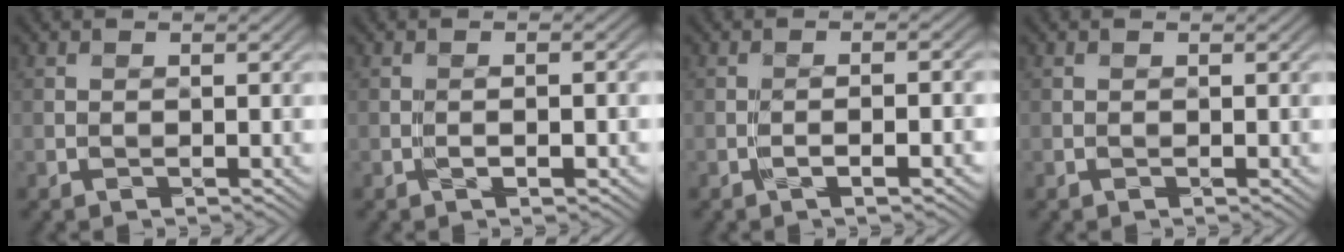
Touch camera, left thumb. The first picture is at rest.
{"total": 1.1, "force": [-0.4, -0.1, 1.0], "torque": [-0.020, 0.003, -0.008]}
{"total": 2.4, "force": [-1.1, -0.1, 2.2], "torque": [-0.037, 0.008, -0.020]}
{"total": 0.0}